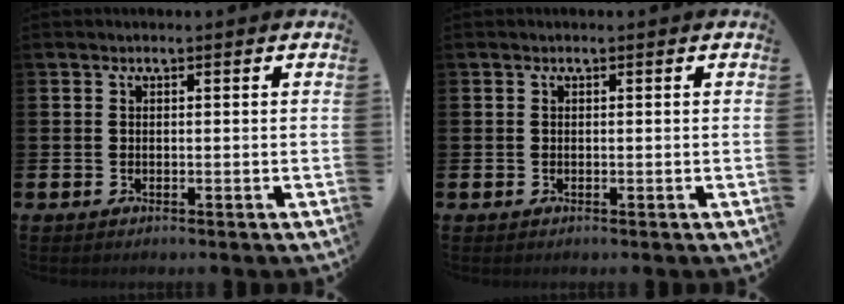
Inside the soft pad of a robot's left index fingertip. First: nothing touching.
{"total": 0.0}